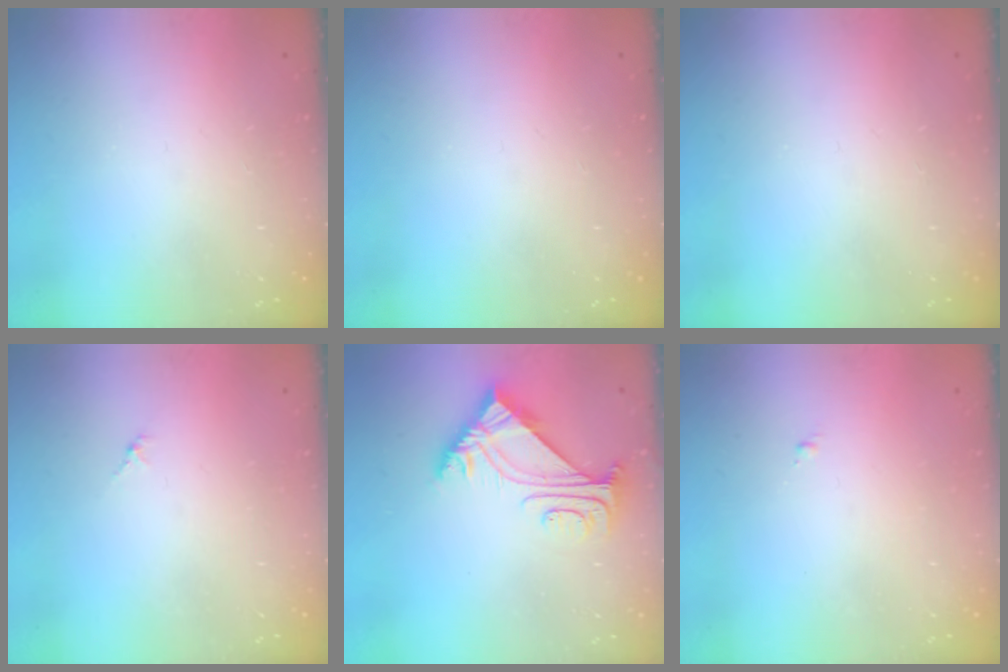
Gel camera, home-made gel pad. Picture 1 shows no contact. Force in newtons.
{"total": 0.0}
{"total": 0.0}
{"total": 0.8, "press": 0.6, "slide": 0.4}
{"total": 5.3, "press": 5.3, "slide": 0.8}
{"total": 0.7, "press": 0.7, "slide": 0.2}